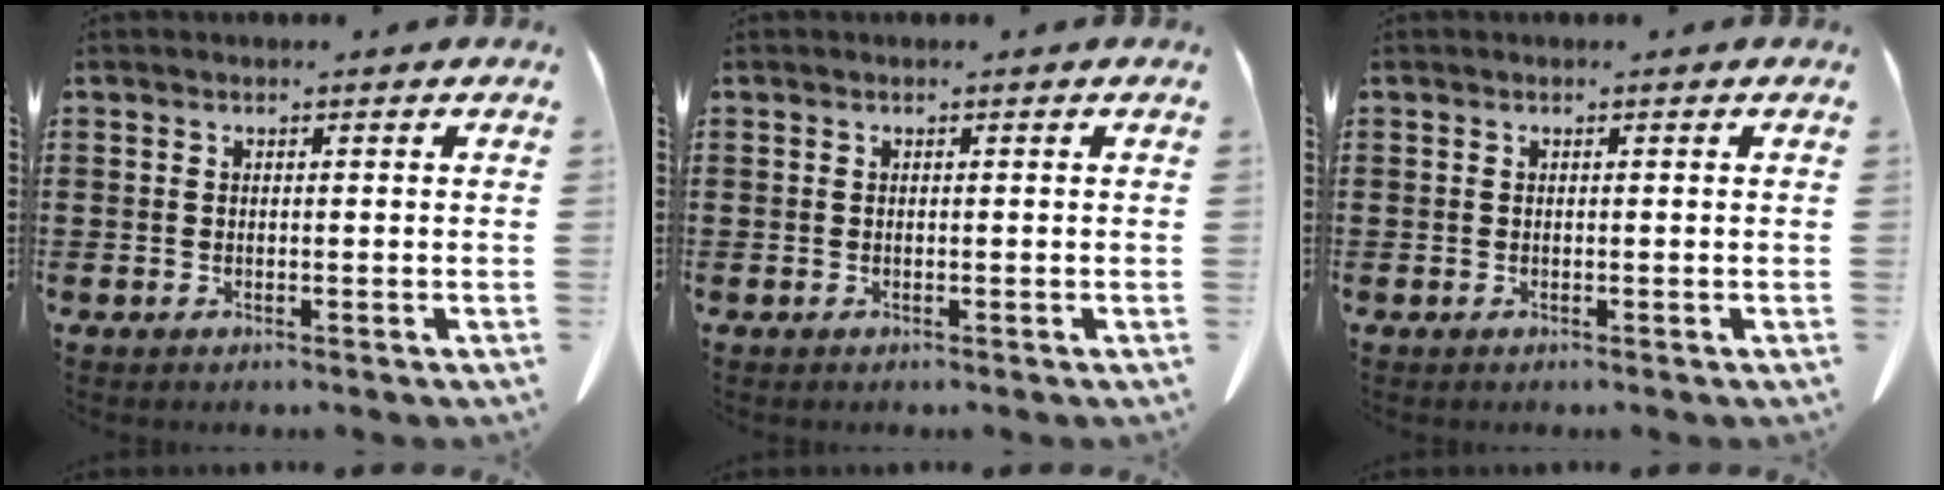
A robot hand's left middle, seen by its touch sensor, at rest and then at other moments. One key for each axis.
{"total": 0.0}
{"total": 0.0}